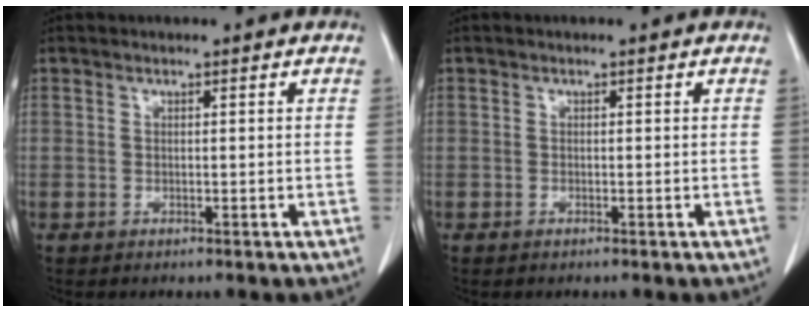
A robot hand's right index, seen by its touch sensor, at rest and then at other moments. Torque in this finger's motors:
{"motor_torque": [-0.04, 0.00, 0.02, 0.02]}